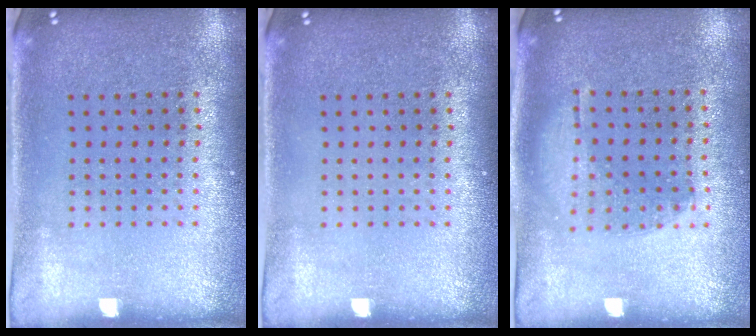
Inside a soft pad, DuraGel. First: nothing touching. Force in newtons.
{"total": 0.0}
{"total": 1.1, "press": 0.9, "slide": 0.5}